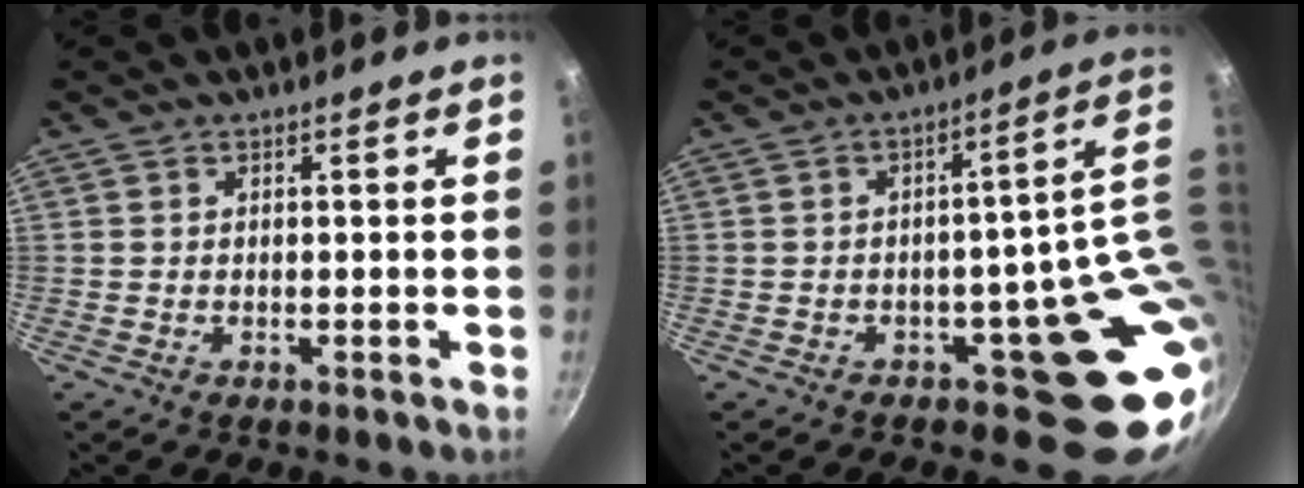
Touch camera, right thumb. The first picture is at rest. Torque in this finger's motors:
{"motor_torque": [3.19, 1.82, 2.10, -0.67, 0.37]}